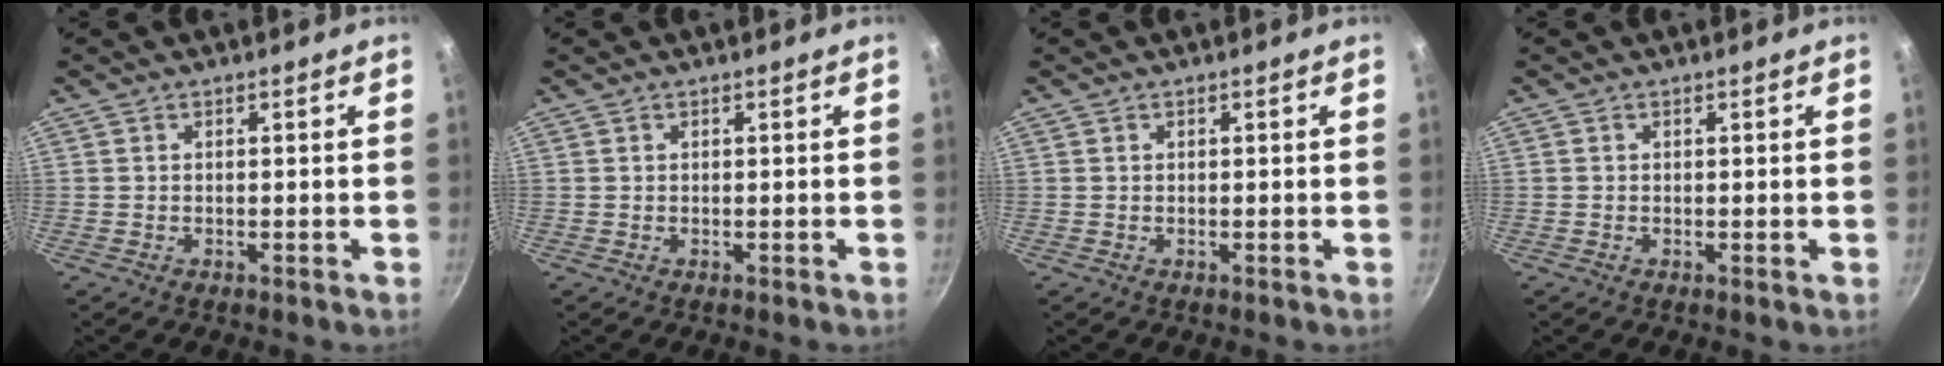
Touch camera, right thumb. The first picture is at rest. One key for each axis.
{"total": 0.0}
{"total": 0.0}
{"total": 0.0}